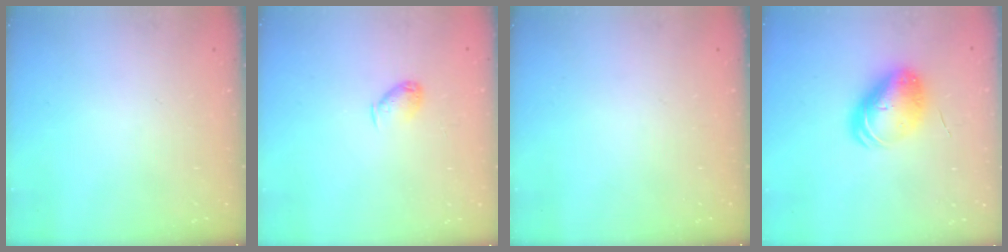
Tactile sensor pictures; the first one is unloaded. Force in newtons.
{"total": 6.0, "press": 5.9, "slide": 0.9}
{"total": 0.0}
{"total": 10.9, "press": 10.7, "slide": 2.0}